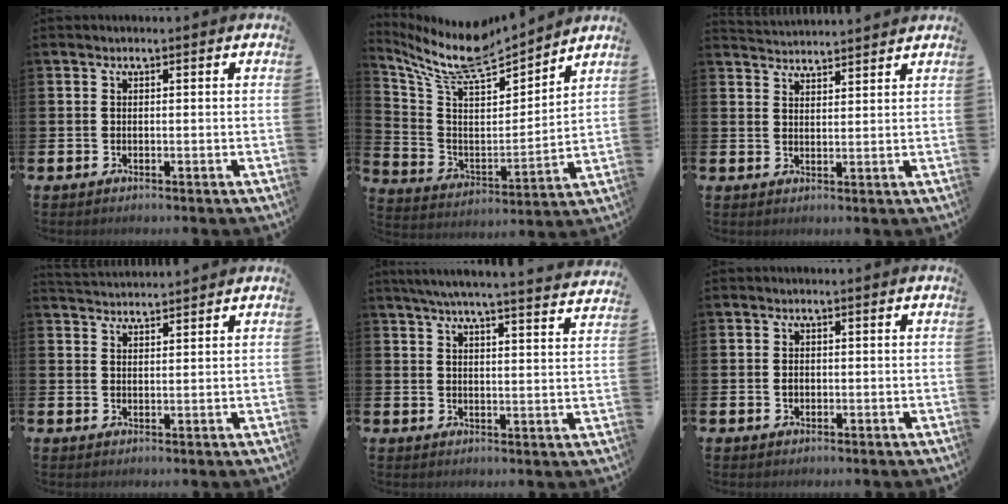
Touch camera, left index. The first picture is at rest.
{"total": 9.7, "force": [8.8, 1.9, 3.6], "torque": [-0.108, -0.064, 0.149]}
{"total": 3.5, "force": [3.5, -0.1, -0.3], "torque": [0.000, -0.024, 0.063]}
{"total": 3.1, "force": [3.1, 0.1, 0.0], "torque": [-0.004, -0.015, 0.056]}
{"total": 6.1, "force": [5.7, -0.4, 1.9], "torque": [-0.051, -0.032, 0.100]}
{"total": 0.9, "force": [0.0, 0.8, 0.5], "torque": [-0.009, 0.007, -0.001]}